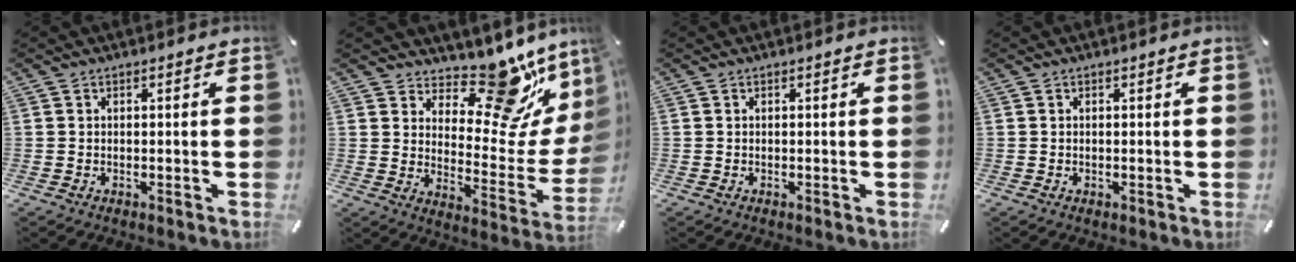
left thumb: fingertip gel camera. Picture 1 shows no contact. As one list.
[{"total": 18.2, "force": [13.5, 7.9, 9.2], "torque": [-0.113, -0.118, 0.224]}, {"total": 0.0}, {"total": 0.0}]